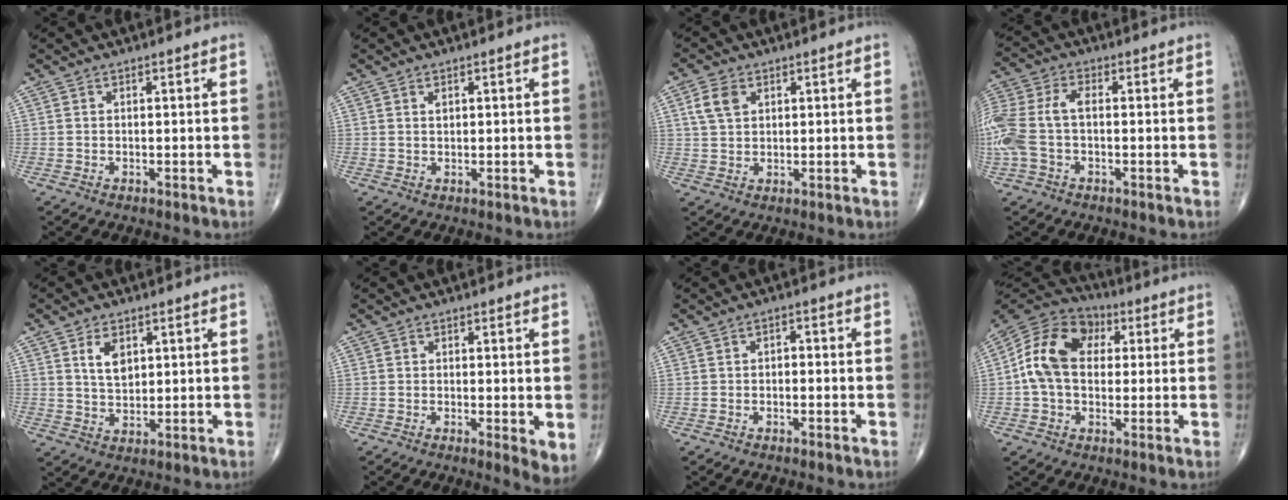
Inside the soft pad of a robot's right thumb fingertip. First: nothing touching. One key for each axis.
{"total": 1.2, "fx": 0.6, "fy": 0.7, "fz": 0.8, "tx": -0.010, "ty": -0.001, "tz": 0.011}
{"total": 4.8, "fx": 1.9, "fy": 3.2, "fz": 2.9, "tx": -0.051, "ty": 0.001, "tz": 0.037}
{"total": 12.7, "fx": -0.9, "fy": 7.4, "fz": 10.3, "tx": -0.271, "ty": 0.026, "tz": -0.015}
{"total": 5.1, "fx": 2.1, "fy": 3.1, "fz": 3.4, "tx": -0.049, "ty": -0.016, "tz": 0.042}
{"total": 3.7, "fx": -0.3, "fy": 1.0, "fz": 3.5, "tx": -0.054, "ty": -0.014, "tz": -0.011}
{"total": 1.2, "fx": -0.4, "fy": 0.8, "fz": 0.8, "tx": -0.003, "ty": 0.005, "tz": -0.011}
{"total": 13.9, "fx": 2.0, "fy": 9.8, "fz": 9.6, "tx": -0.167, "ty": 0.028, "tz": 0.023}